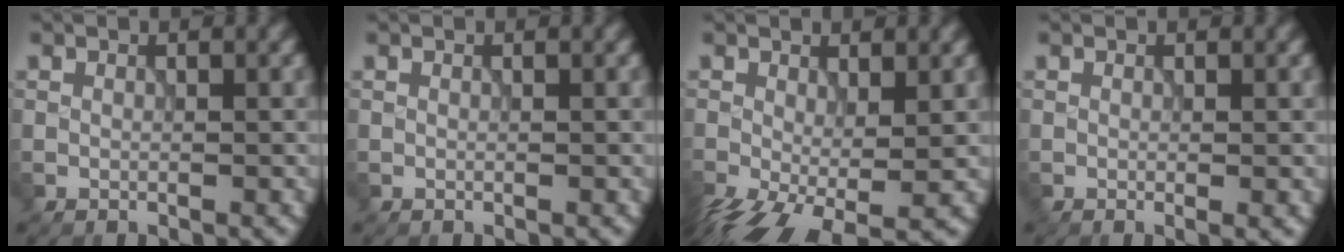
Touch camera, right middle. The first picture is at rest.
{"total": 0.0}
{"total": 7.8, "force": [-3.3, 3.6, 6.1], "torque": [-0.130, -0.033, -0.047]}
{"total": 0.8, "force": [-0.1, 0.1, 0.8], "torque": [-0.011, -0.006, -0.004]}